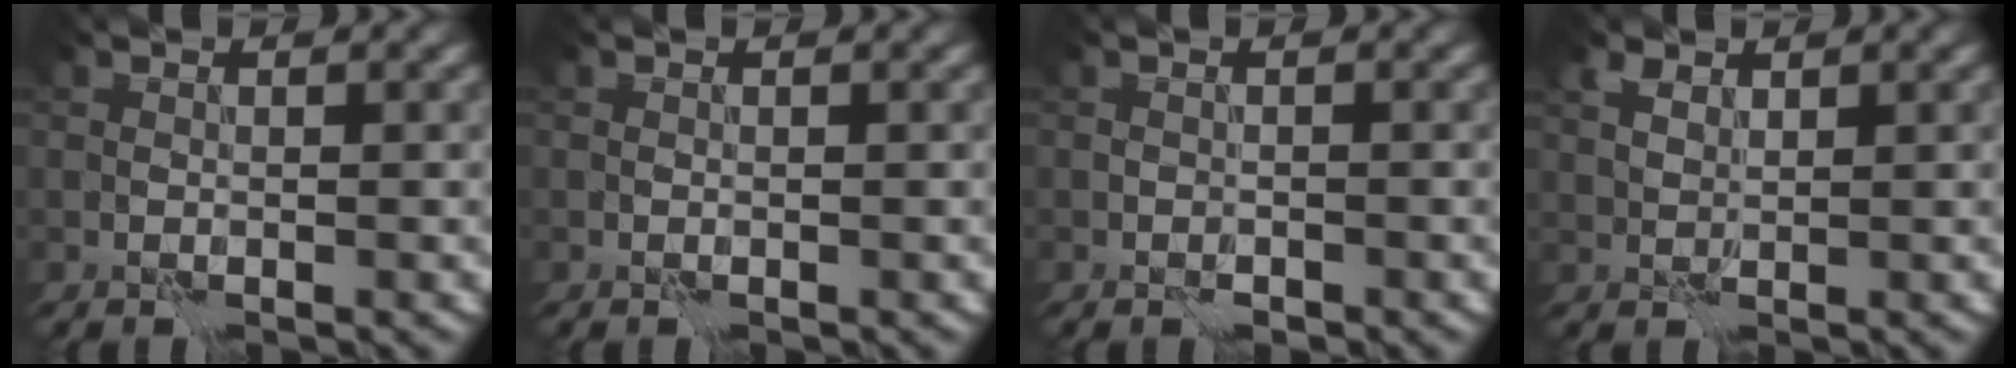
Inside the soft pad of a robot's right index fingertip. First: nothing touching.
{"total": 0.0}
{"total": 0.6, "force": [-0.5, 0.3, 0.2], "torque": [-0.003, 0.000, -0.009]}
{"total": 1.6, "force": [1.4, 0.7, 0.5], "torque": [-0.013, 0.001, 0.028]}